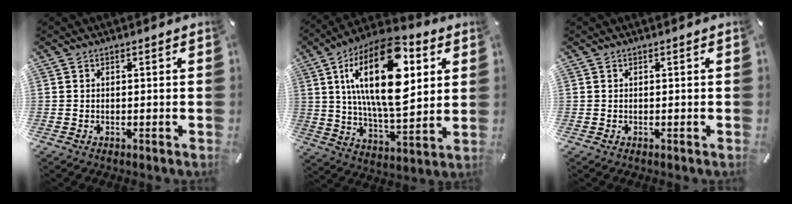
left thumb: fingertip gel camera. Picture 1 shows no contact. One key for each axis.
{"total": 25.0, "fx": 8.0, "fy": 11.8, "fz": 20.5, "tx": -0.382, "ty": -0.021, "tz": 0.120}
{"total": 0.0}